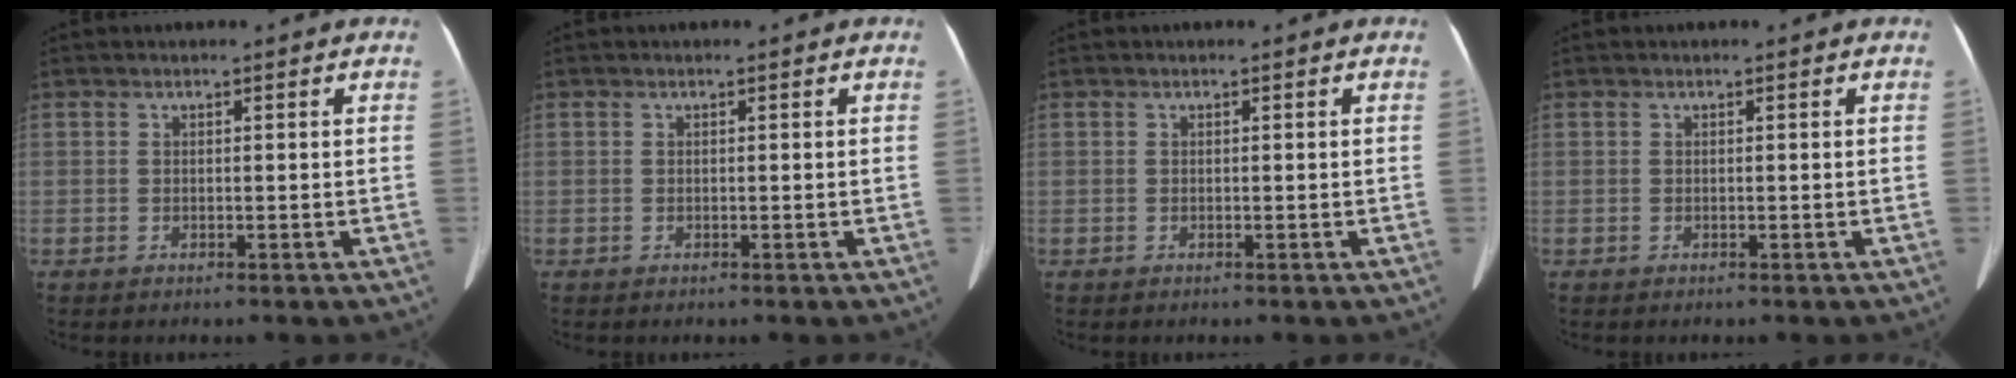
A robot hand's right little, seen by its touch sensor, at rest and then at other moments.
{"total": 0.0}
{"total": 0.0}
{"total": 0.0}